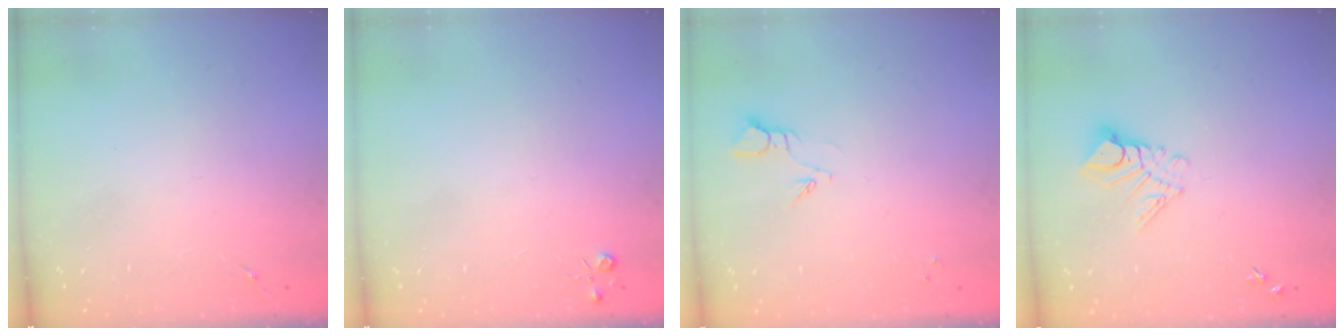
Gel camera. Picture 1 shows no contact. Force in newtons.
{"total": 3.0, "press": 3.0, "slide": 0.4}
{"total": 3.3, "press": 3.3, "slide": 0.4}
{"total": 8.9, "press": 8.9, "slide": 0.8}